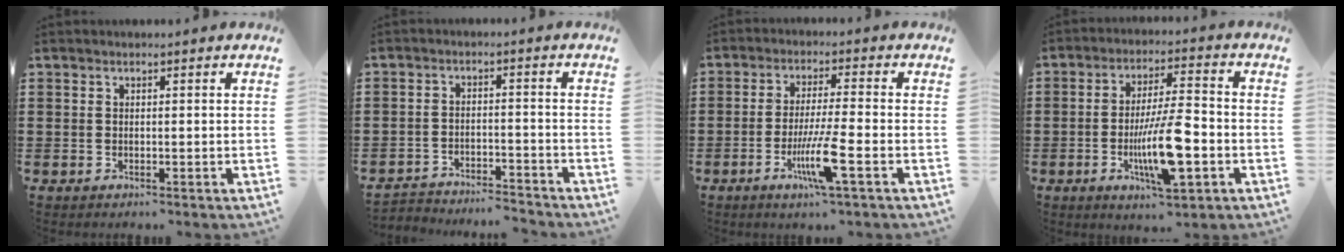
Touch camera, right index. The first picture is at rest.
{"total": 3.8, "force": [-3.8, 0.2, -0.1], "torque": [-0.003, 0.004, -0.081]}
{"total": 7.8, "force": [-3.1, 0.3, 7.1], "torque": [-0.143, -0.019, -0.059]}
{"total": 11.9, "force": [-3.3, 2.8, 11.0], "torque": [-0.211, -0.005, -0.060]}